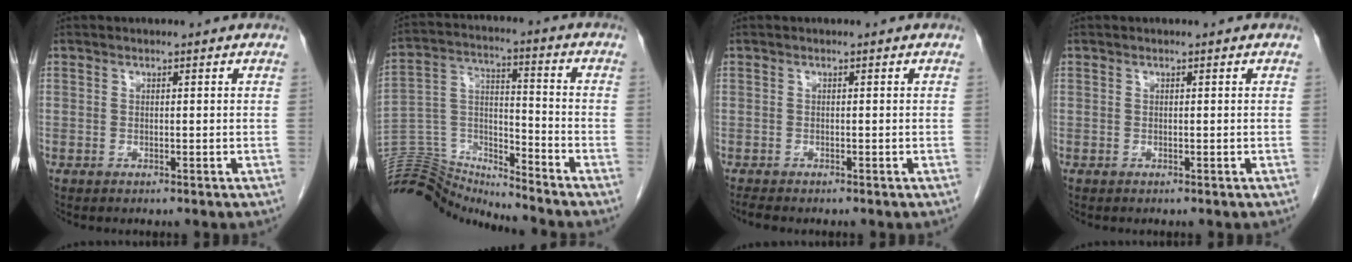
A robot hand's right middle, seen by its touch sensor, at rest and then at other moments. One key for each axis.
{"total": 12.3, "fx": -12.3, "fy": -0.2, "fz": -0.8, "tx": 0.017, "ty": 0.062, "tz": -0.228}
{"total": 1.1, "fx": -1.0, "fy": 0.0, "fz": 0.4, "tx": -0.015, "ty": -0.005, "tz": -0.019}
{"total": 0.0}